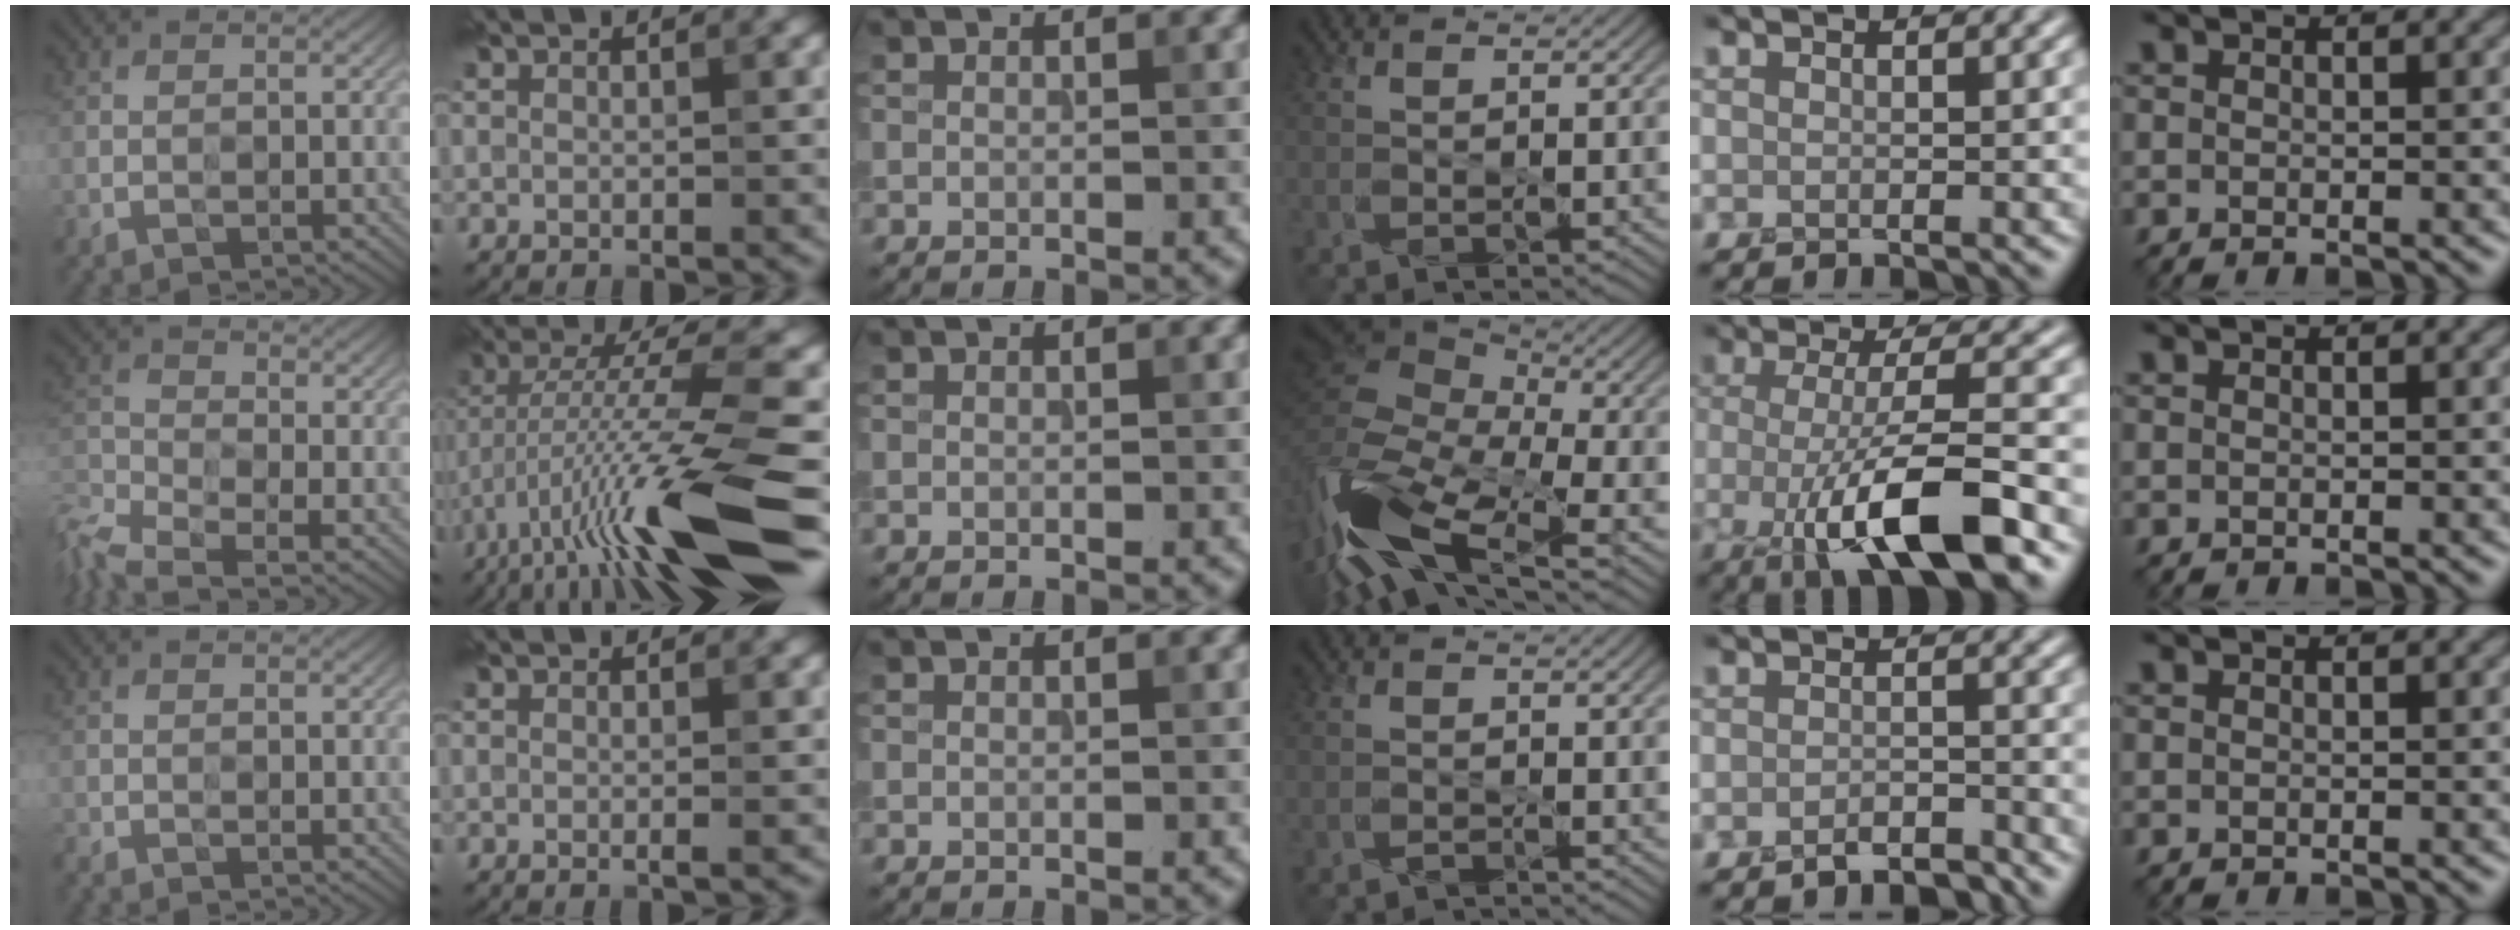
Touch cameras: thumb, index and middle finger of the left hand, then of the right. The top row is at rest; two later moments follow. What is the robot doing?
{"motion": "peel", "object": "tape"}